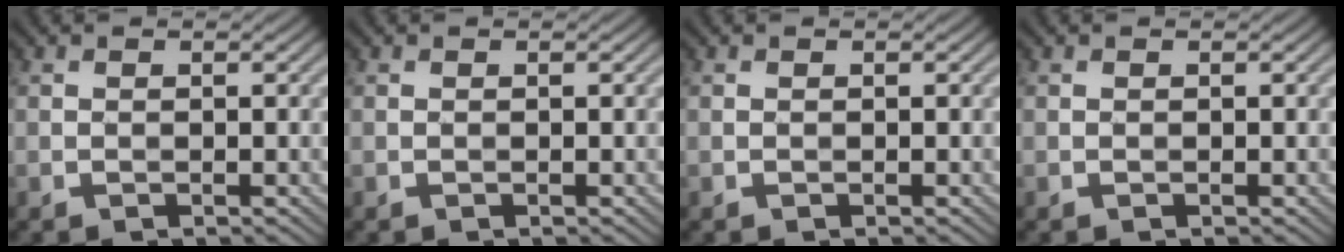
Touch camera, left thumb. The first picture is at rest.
{"total": 0.0}
{"total": 0.0}
{"total": 0.0}